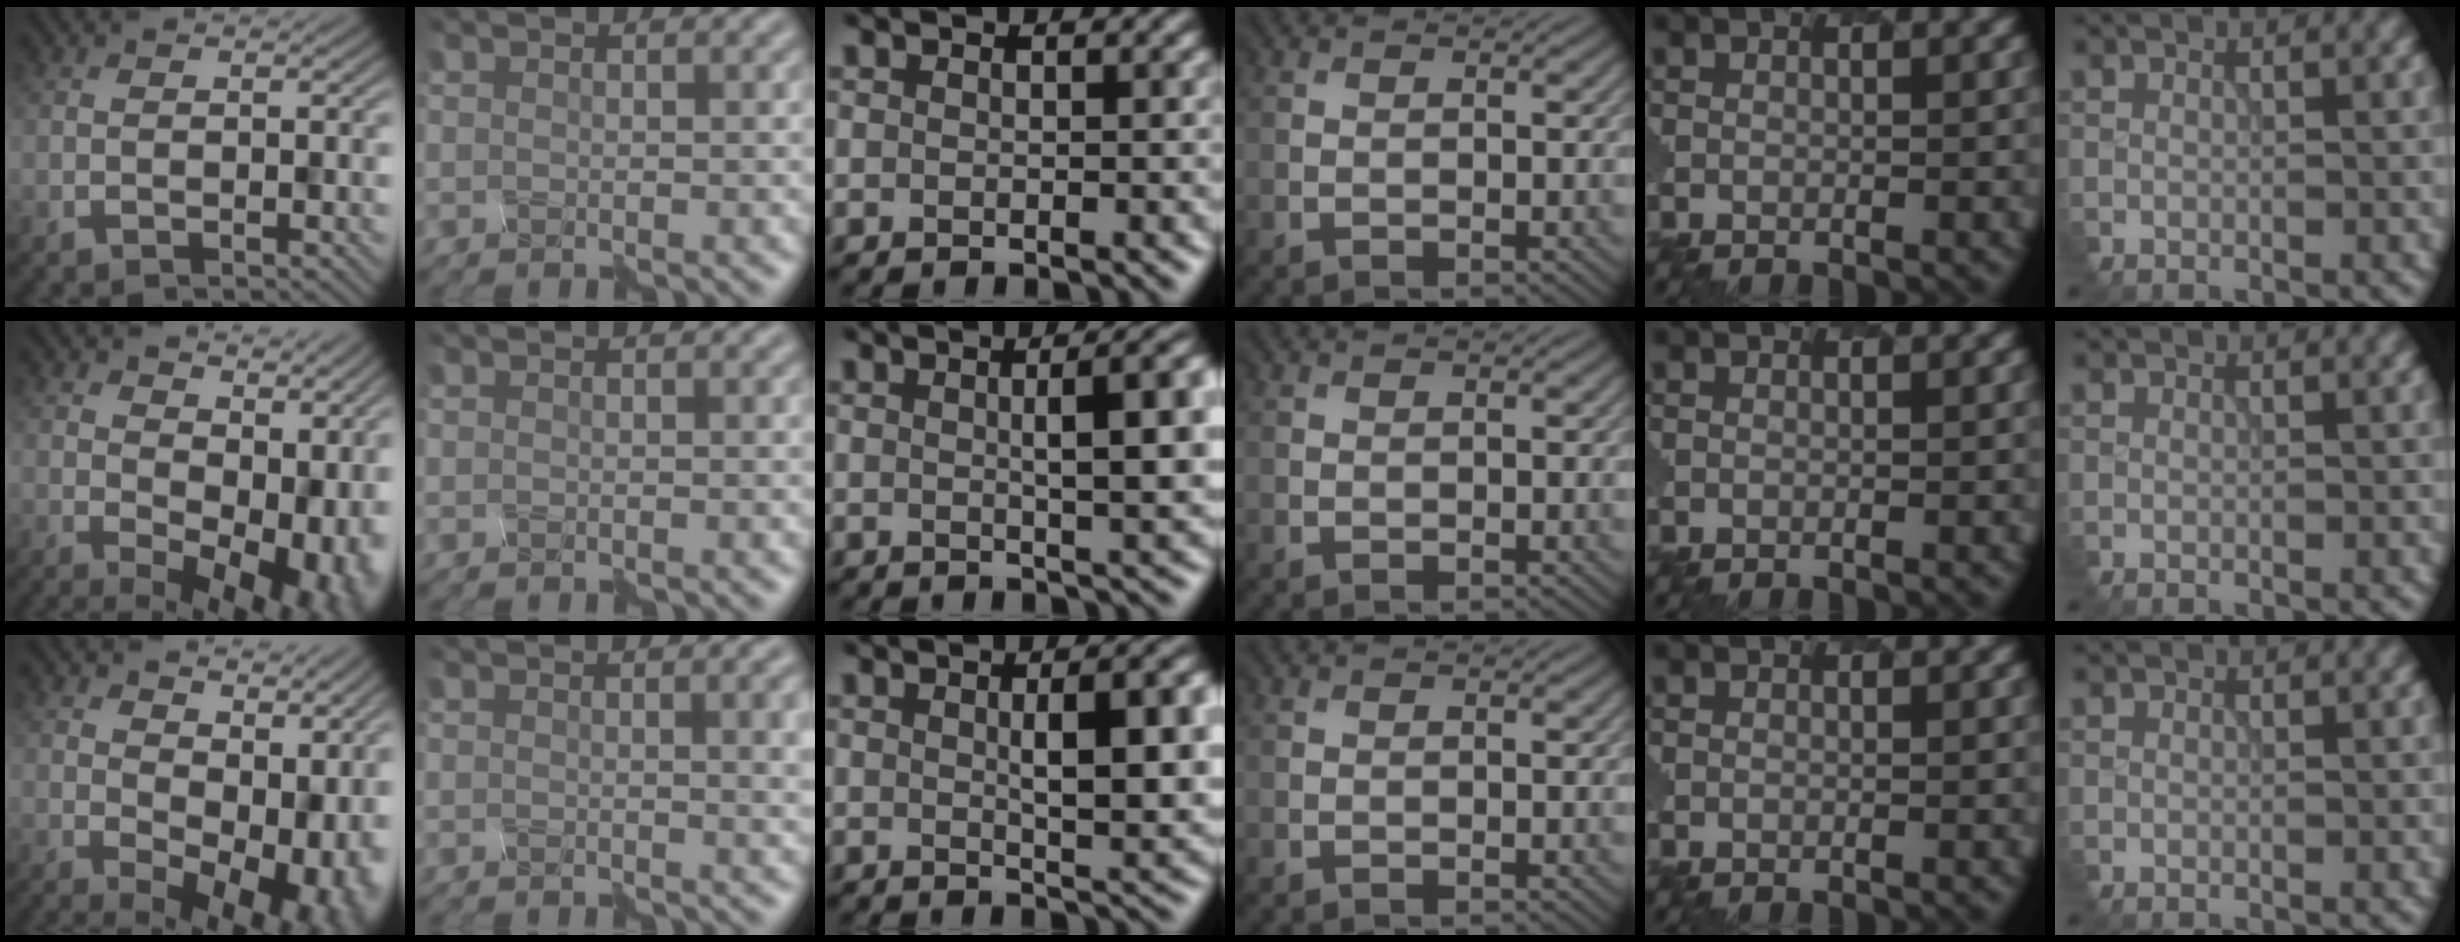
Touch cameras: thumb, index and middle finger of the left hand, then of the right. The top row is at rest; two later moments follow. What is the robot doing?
{"motion": "disassemble", "object": "spray bottle"}